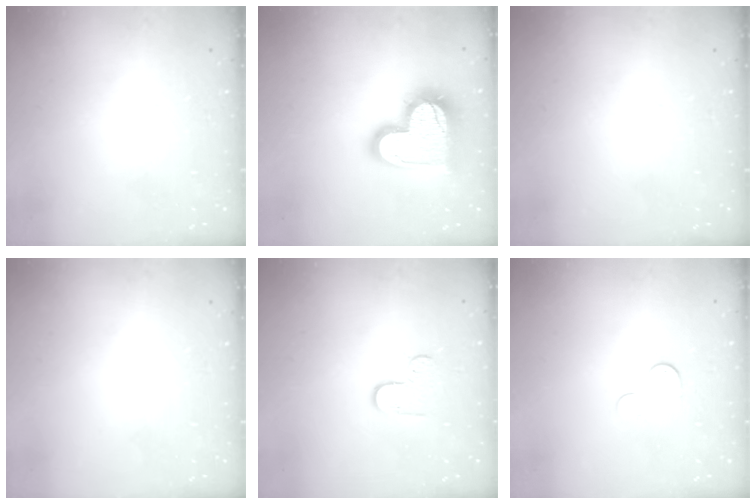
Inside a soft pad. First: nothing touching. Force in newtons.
{"total": 20.0, "press": 19.9, "slide": 1.4}
{"total": 0.0}
{"total": 0.0}
{"total": 5.5, "press": 5.4, "slide": 0.6}
{"total": 3.9, "press": 3.9, "slide": 0.3}